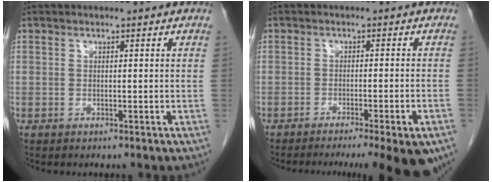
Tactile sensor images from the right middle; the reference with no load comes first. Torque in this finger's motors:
{"motor_torque": [1.10, -1.04, 0.28, 0.09]}